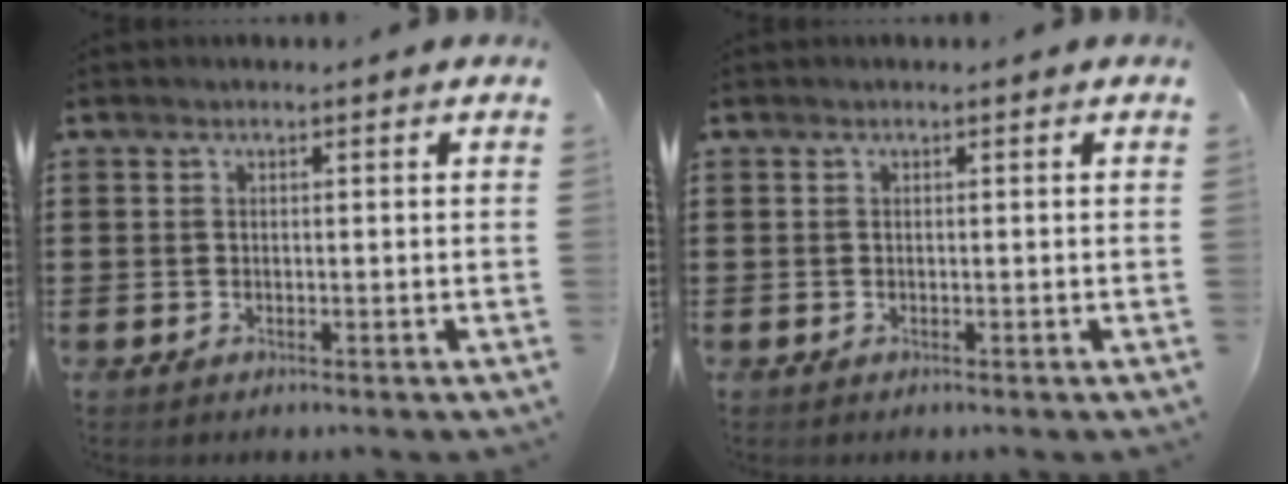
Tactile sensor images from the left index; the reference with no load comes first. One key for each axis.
{"total": 0.0}